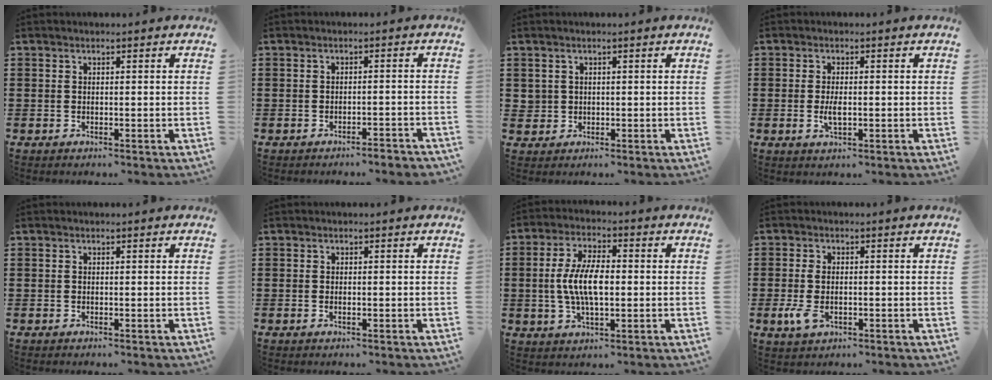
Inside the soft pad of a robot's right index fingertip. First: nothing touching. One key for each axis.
{"total": 1.8, "fx": -1.7, "fy": -0.2, "fz": 0.6, "tx": -0.013, "ty": -0.002, "tz": -0.034}
{"total": 1.5, "fx": 0.4, "fy": 1.4, "fz": 0.1, "tx": -0.008, "ty": 0.008, "tz": 0.006}
{"total": 2.8, "fx": -0.3, "fy": 1.1, "fz": 2.6, "tx": -0.054, "ty": -0.003, "tz": -0.007}
{"total": 0.0}
{"total": 0.6, "fx": -0.1, "fy": 0.3, "fz": 0.5, "tx": -0.011, "ty": -0.002, "tz": -0.001}
{"total": 8.1, "fx": -0.3, "fy": 3.3, "fz": 7.4, "tx": -0.162, "ty": -0.002, "tz": -0.011}
{"total": 4.0, "fx": -1.0, "fy": 2.3, "fz": 3.2, "tx": -0.087, "ty": -0.008, "tz": -0.025}